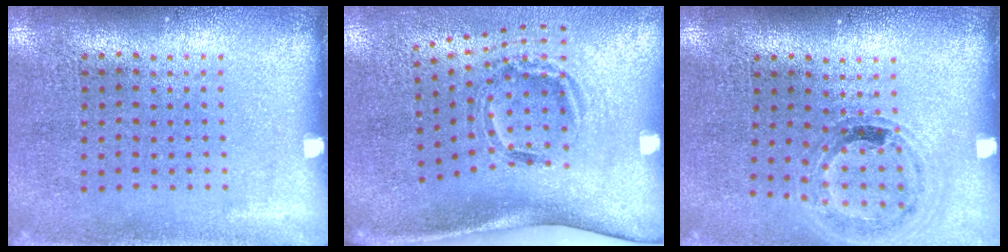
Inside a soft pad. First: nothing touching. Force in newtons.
{"total": 2.0, "press": 1.2, "slide": 1.6}
{"total": 0.9, "press": 0.9, "slide": 0.1}